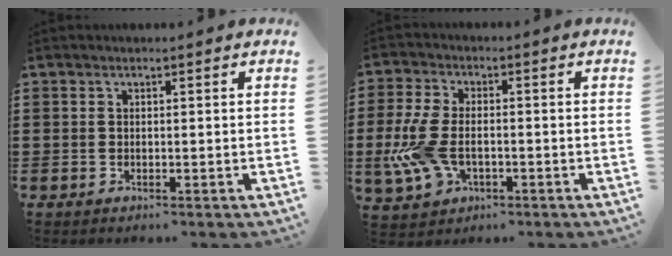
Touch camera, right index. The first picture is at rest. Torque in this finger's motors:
{"motor_torque": [0.77, -0.22, 0.55, 0.17]}